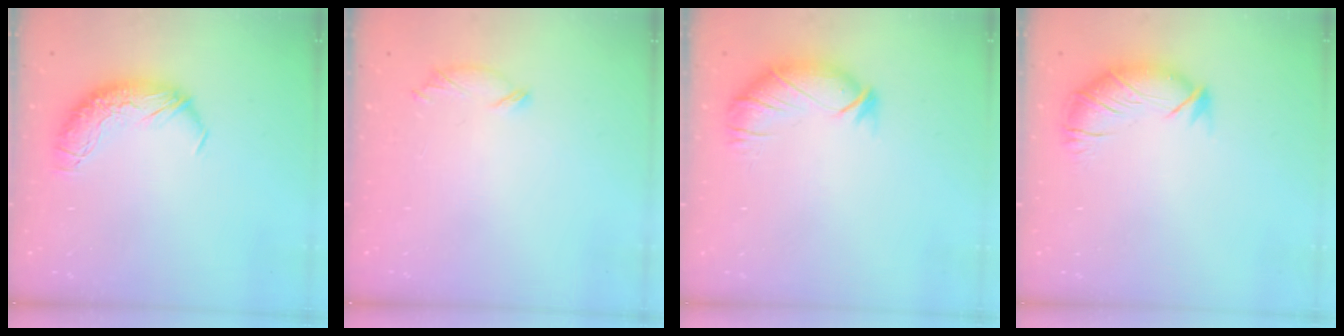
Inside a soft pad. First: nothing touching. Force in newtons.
{"total": 7.4, "press": 7.4, "slide": 0.5}
{"total": 2.9, "press": 2.4, "slide": 1.7}
{"total": 2.8, "press": 2.0, "slide": 1.9}